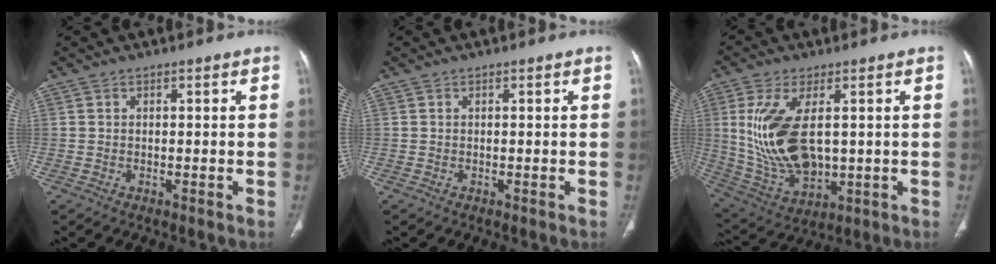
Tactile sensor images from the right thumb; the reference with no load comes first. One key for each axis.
{"total": 0.0}
{"total": 16.3, "fx": 2.0, "fy": 8.5, "fz": 13.8, "tx": -0.275, "ty": -0.018, "tz": 0.059}